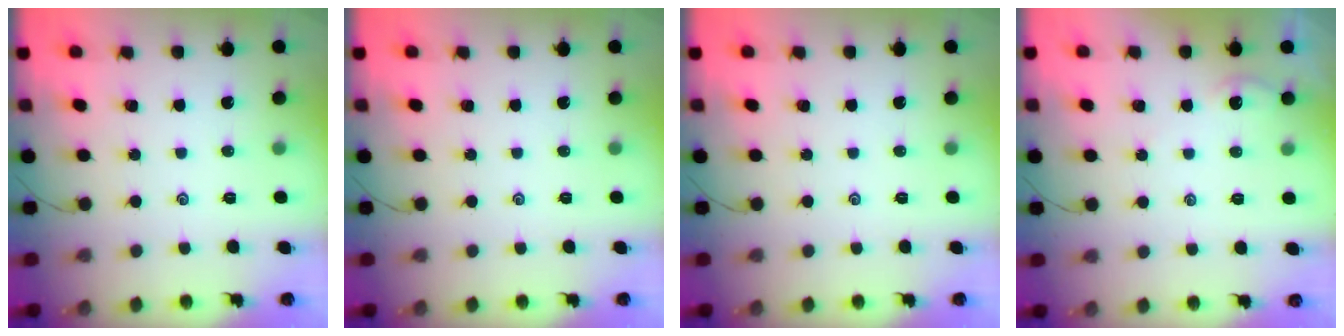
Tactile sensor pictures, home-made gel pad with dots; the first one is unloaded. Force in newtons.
{"total": 0.0}
{"total": 0.0}
{"total": 1.0, "press": 1.0, "slide": 0.2}